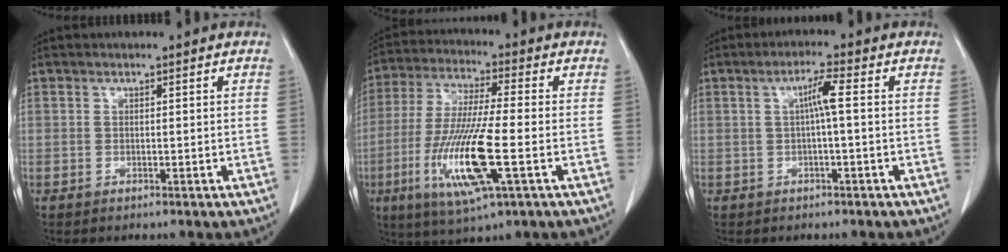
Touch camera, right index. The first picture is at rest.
{"total": 14.9, "force": [-4.3, 1.3, 14.2], "torque": [-0.293, -0.022, -0.079]}
{"total": 3.3, "force": [0.3, 0.0, 3.3], "torque": [-0.060, 0.010, 0.007]}